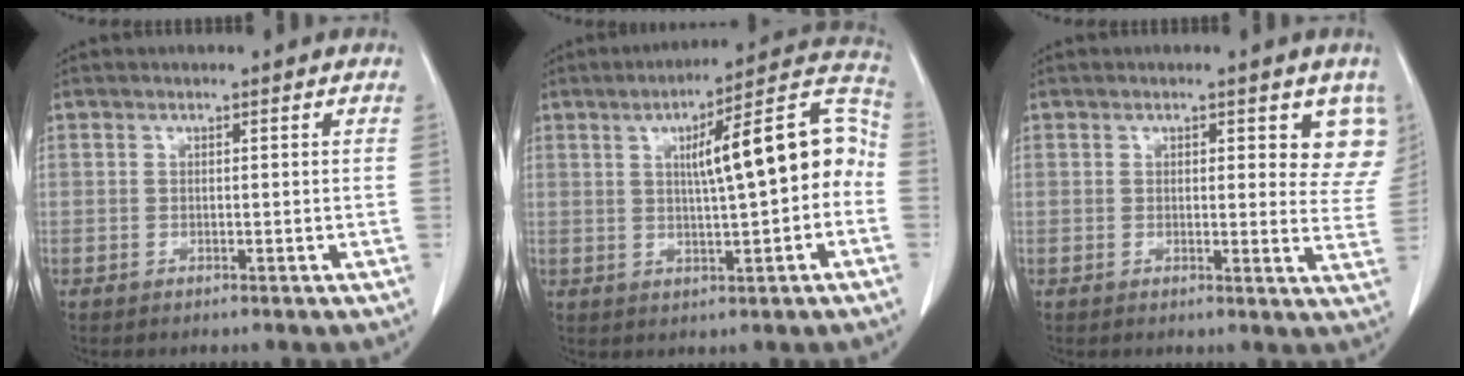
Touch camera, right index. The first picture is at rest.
{"total": 13.5, "force": [0.6, 2.4, 13.3], "torque": [-0.177, 0.042, 0.007]}
{"total": 4.8, "force": [2.3, 2.6, 3.2], "torque": [-0.011, -0.005, 0.018]}